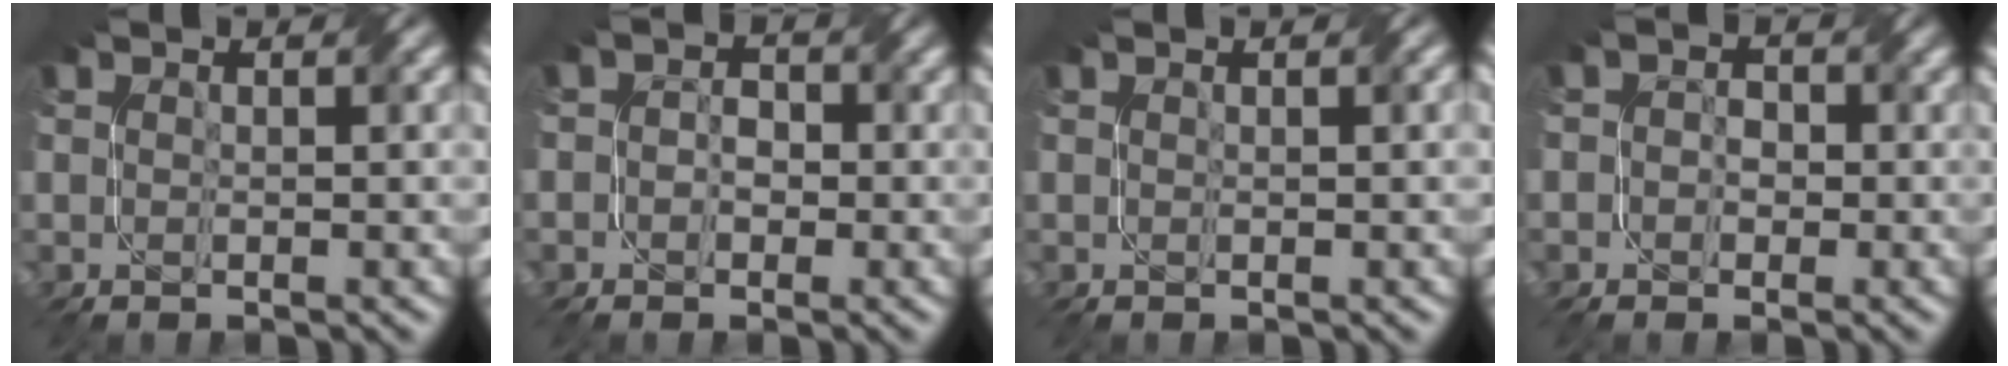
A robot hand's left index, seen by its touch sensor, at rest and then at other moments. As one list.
[{"total": 2.4, "force": [0.0, 2.1, 1.0], "torque": [0.005, 0.003, -0.020]}, {"total": 0.7, "force": [0.4, 0.2, 0.6], "torque": [-0.007, 0.003, 0.004]}, {"total": 2.5, "force": [0.2, 2.3, 0.9], "torque": [0.006, 0.004, -0.023]}]